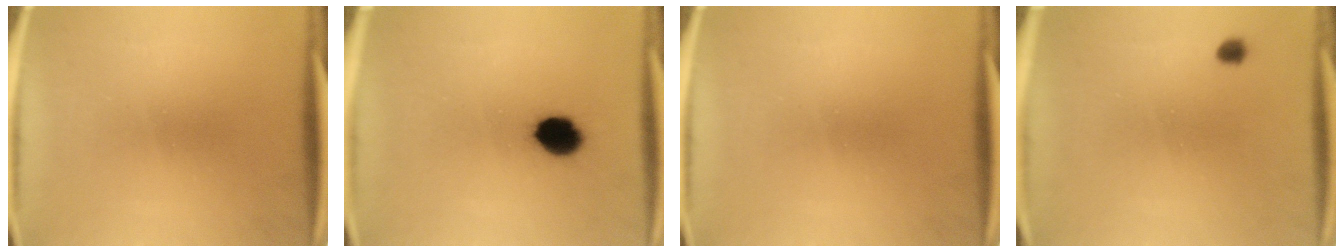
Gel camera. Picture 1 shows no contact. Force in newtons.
{"total": 7.0}
{"total": 0.0}
{"total": 1.3}